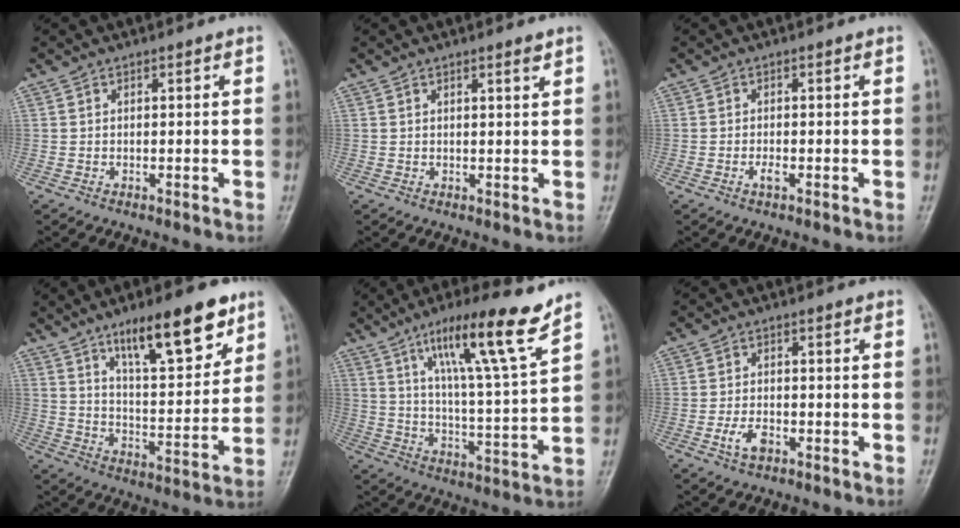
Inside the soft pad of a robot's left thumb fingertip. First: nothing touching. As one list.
[{"total": 1.6, "force": [1.1, 0.0, 1.1], "torque": [-0.017, -0.008, 0.017]}, {"total": 1.4, "force": [-0.5, 0.5, 1.2], "torque": [-0.019, 0.003, -0.008]}, {"total": 16.4, "force": [10.3, 5.0, 11.8], "torque": [-0.151, -0.055, 0.169]}, {"total": 16.2, "force": [10.1, 0.9, 12.6], "torque": [-0.200, -0.053, 0.168]}, {"total": 3.6, "force": [-1.7, 1.9, 2.5], "torque": [-0.051, 0.008, -0.030]}]